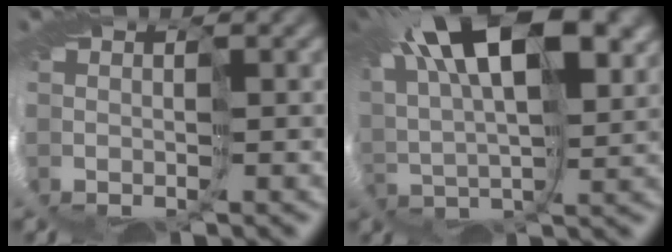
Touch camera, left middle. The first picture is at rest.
{"total": 12.5, "force": [6.6, 4.5, 9.6], "torque": [-0.167, 0.045, 0.090]}